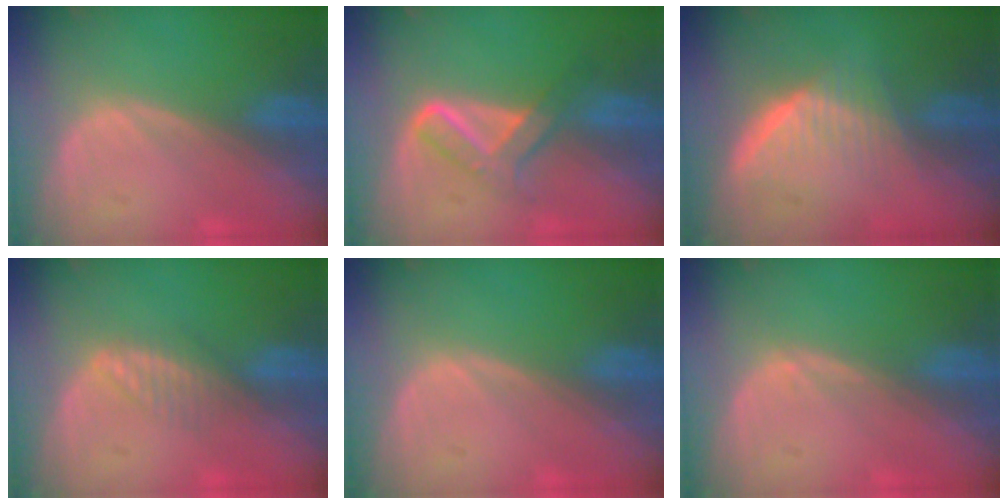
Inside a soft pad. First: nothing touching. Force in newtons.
{"total": 5.3, "press": 5.2, "slide": 1.1}
{"total": 6.5, "press": 5.9, "slide": 2.7}
{"total": 2.7, "press": 2.7, "slide": 0.2}
{"total": 0.0}
{"total": 0.8, "press": 0.7, "slide": 0.1}